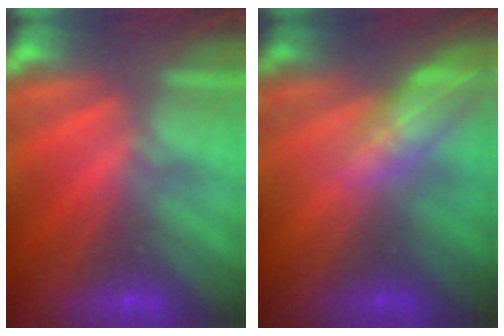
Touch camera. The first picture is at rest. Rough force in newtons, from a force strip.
{"total": 2.6}